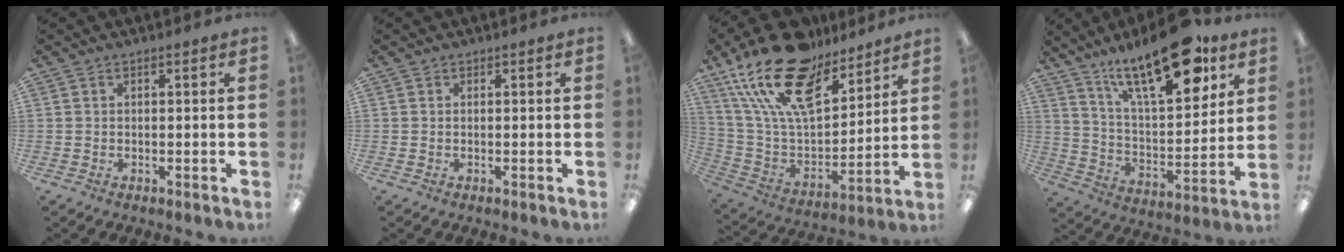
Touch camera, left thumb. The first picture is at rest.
{"total": 0.0}
{"total": 23.5, "force": [16.2, 11.1, 13.0], "torque": [-0.250, -0.091, 0.290]}
{"total": 22.3, "force": [14.8, 8.0, 14.7], "torque": [-0.226, -0.085, 0.245]}